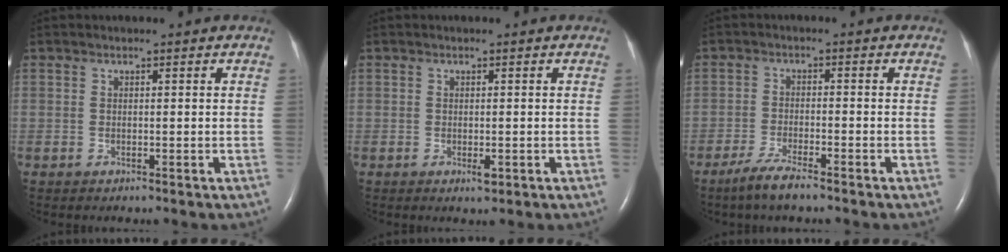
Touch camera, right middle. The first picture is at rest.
{"total": 1.2, "force": [-0.4, 0.4, 1.0], "torque": [-0.018, -0.003, -0.005]}
{"total": 4.6, "force": [-3.6, 0.3, 2.9], "torque": [-0.070, -0.011, -0.069]}